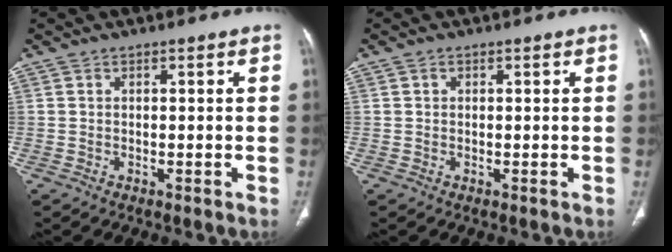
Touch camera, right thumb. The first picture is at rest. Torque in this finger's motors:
{"motor_torque": [-0.32, 0.34, 0.01, 0.56, 0.00]}